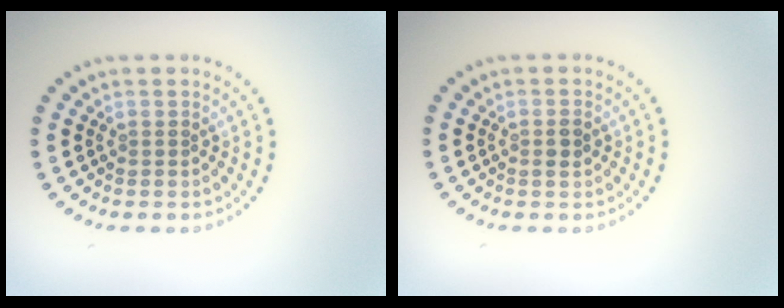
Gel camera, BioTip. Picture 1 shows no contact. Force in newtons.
{"total": 1.2, "press": 1.1, "slide": 0.3}